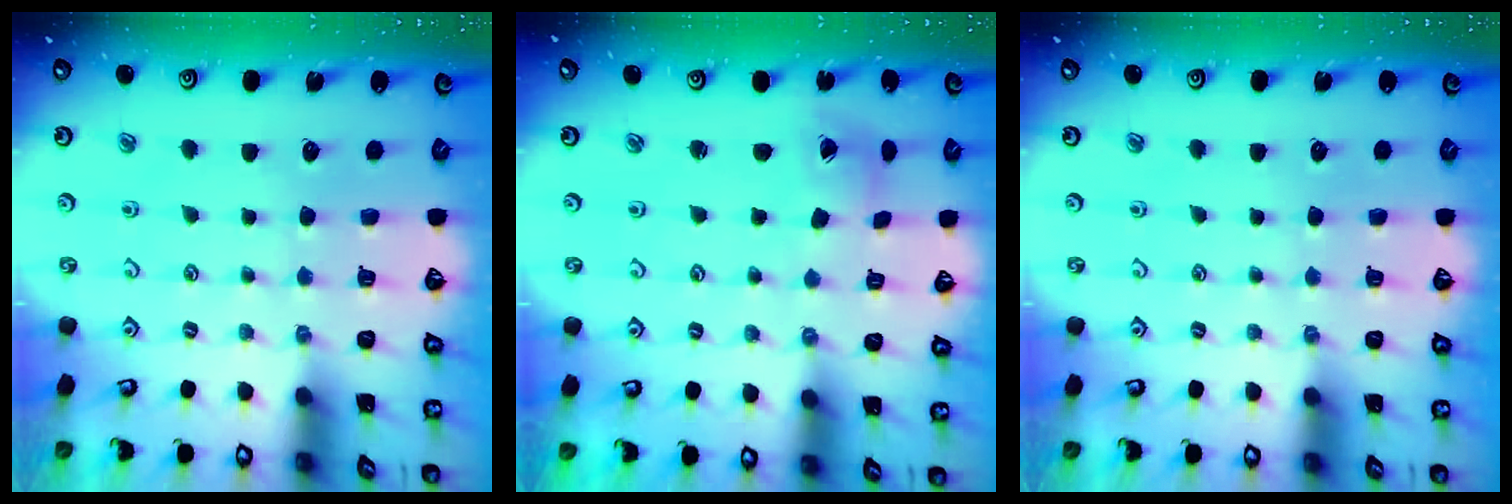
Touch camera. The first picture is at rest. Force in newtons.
{"total": 2.0, "press": 2.0, "slide": 0.3}
{"total": 0.0}